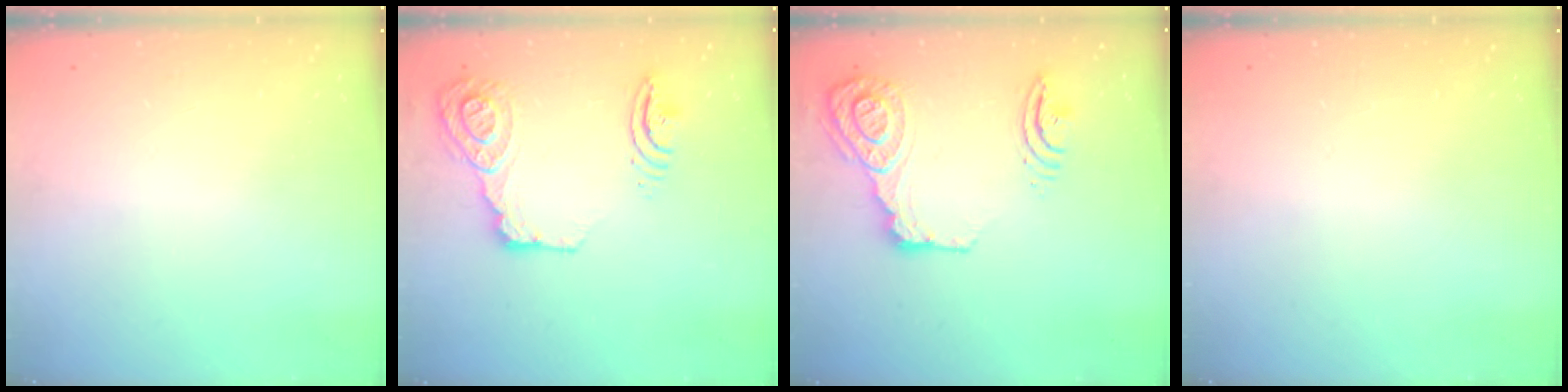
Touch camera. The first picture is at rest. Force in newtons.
{"total": 30.8, "press": 21.2, "slide": 22.4}
{"total": 17.7, "press": 17.1, "slide": 4.4}
{"total": 0.0}